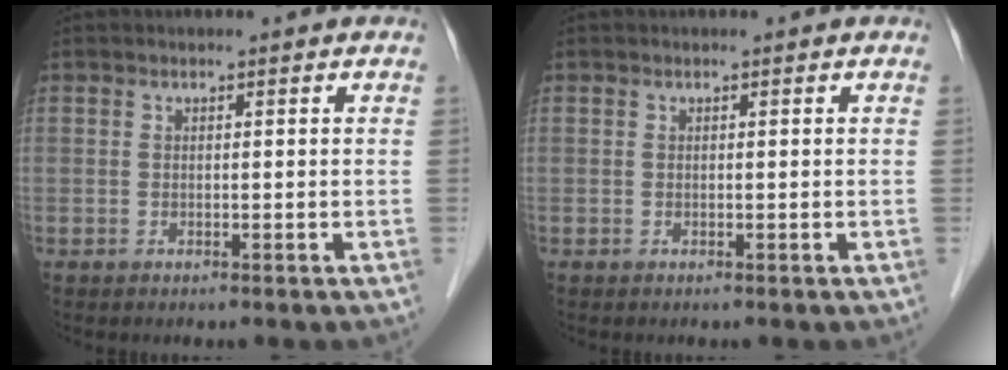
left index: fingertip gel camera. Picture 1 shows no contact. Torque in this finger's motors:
{"motor_torque": [-0.06, 0.07, 0.00, -0.01]}